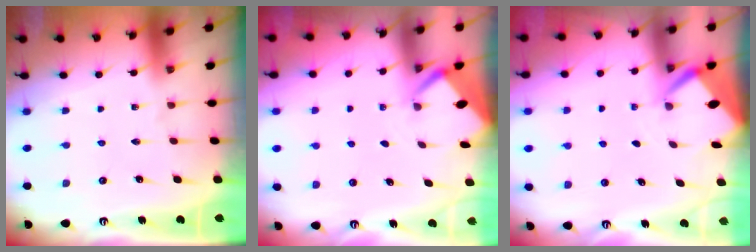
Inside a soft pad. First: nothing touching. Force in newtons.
{"total": 2.2, "press": 2.2, "slide": 0.1}
{"total": 2.7, "press": 2.6, "slide": 0.3}